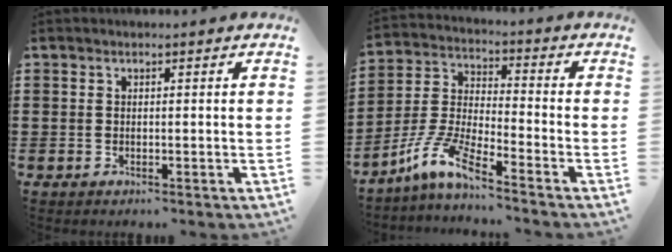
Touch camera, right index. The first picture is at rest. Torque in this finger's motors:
{"motor_torque": [1.83, 0.31, -1.02, -0.21]}